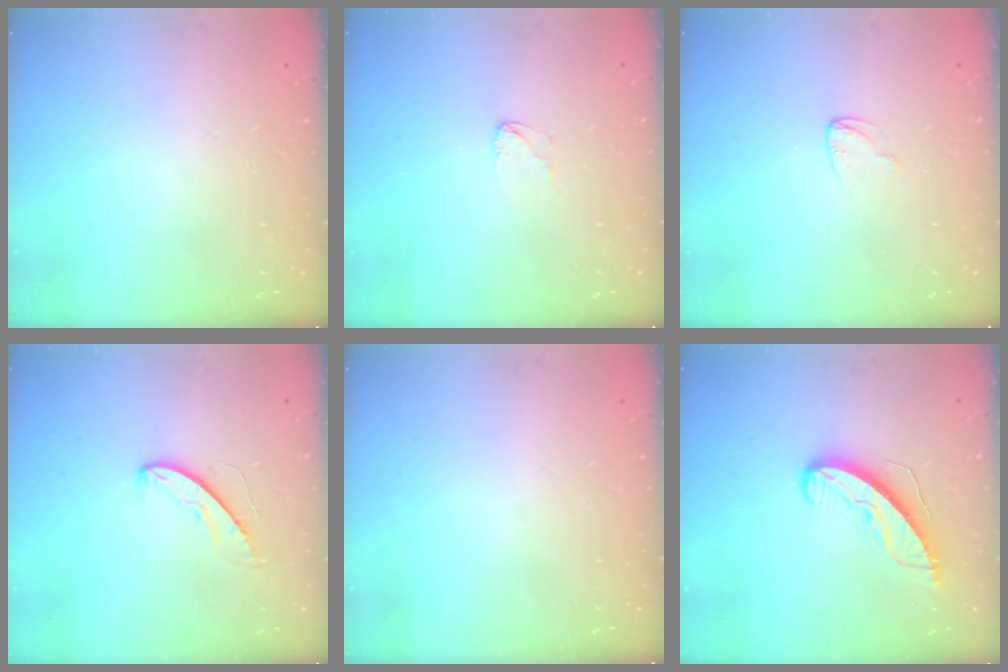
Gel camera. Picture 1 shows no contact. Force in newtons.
{"total": 2.6, "press": 2.6, "slide": 0.2}
{"total": 3.3, "press": 3.3, "slide": 0.2}
{"total": 5.0, "press": 5.0, "slide": 0.4}
{"total": 0.0}
{"total": 8.9, "press": 8.9, "slide": 0.4}